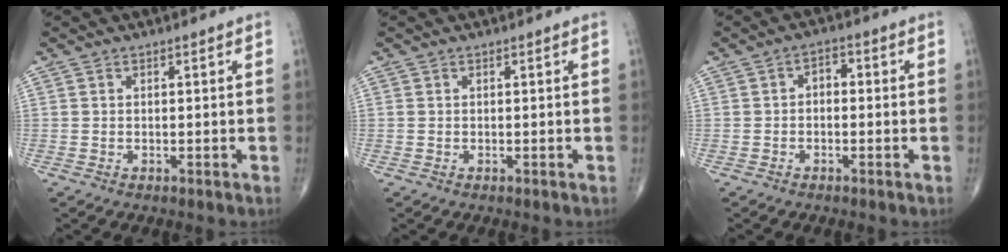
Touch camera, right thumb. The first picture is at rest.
{"total": 0.0}
{"total": 2.7, "force": [-0.3, 1.8, 2.0], "torque": [-0.012, 0.013, -0.016]}